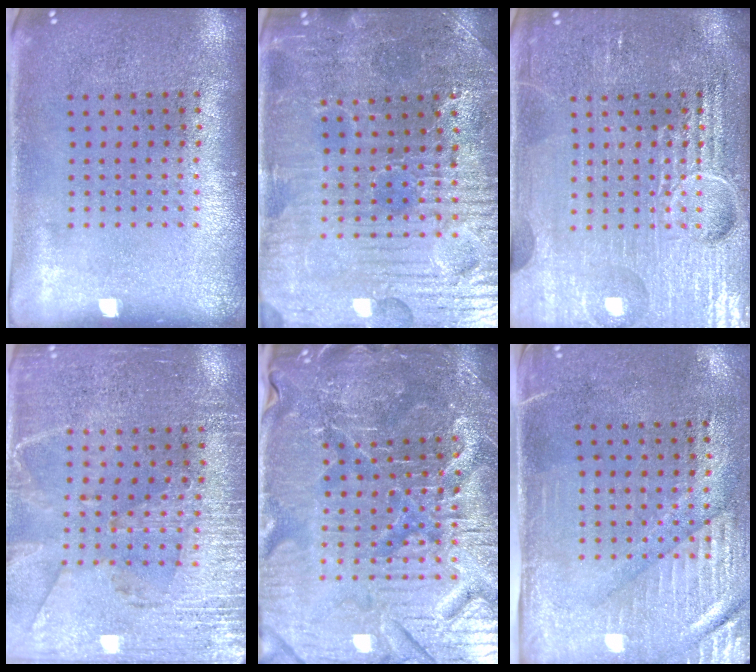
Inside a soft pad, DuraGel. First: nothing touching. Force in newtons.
{"total": 3.8, "press": 3.8, "slide": 0.5}
{"total": 7.2, "press": 7.1, "slide": 0.9}
{"total": 3.1, "press": 2.9, "slide": 1.2}
{"total": 5.5, "press": 5.2, "slide": 1.6}
{"total": 3.0, "press": 2.6, "slide": 1.5}